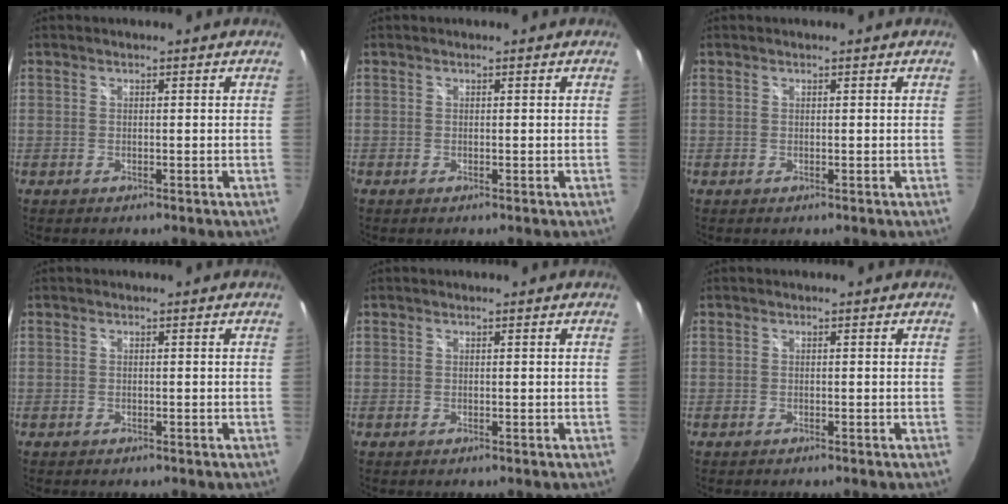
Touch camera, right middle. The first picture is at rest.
{"total": 0.0}
{"total": 0.0}
{"total": 0.8, "force": [-0.6, 0.5, 0.2], "torque": [-0.007, -0.002, -0.008]}
{"total": 0.0}
{"total": 0.5, "force": [-0.5, 0.1, 0.1], "torque": [-0.003, -0.003, -0.010]}